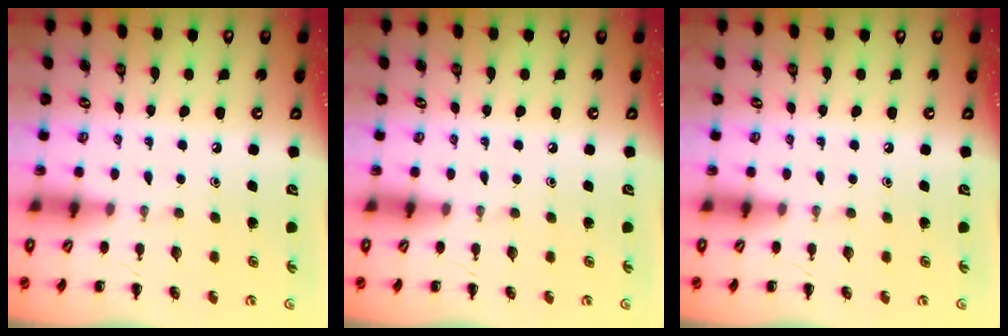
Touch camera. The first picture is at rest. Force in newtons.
{"total": 0.0}
{"total": 0.0}